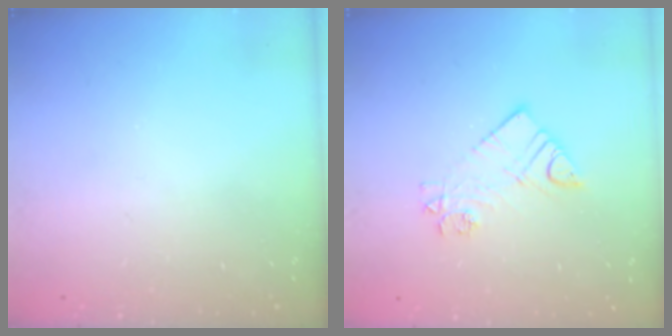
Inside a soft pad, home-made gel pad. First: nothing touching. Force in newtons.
{"total": 9.3, "press": 9.3, "slide": 0.7}